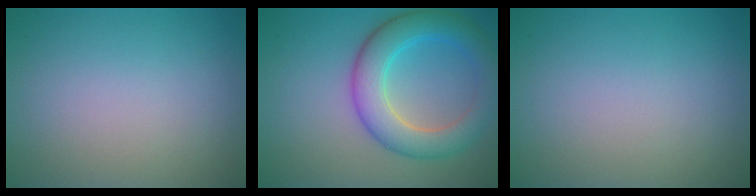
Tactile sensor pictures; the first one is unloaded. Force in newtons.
{"total": 6.4, "press": 6.4, "slide": 0.1}
{"total": 0.0}